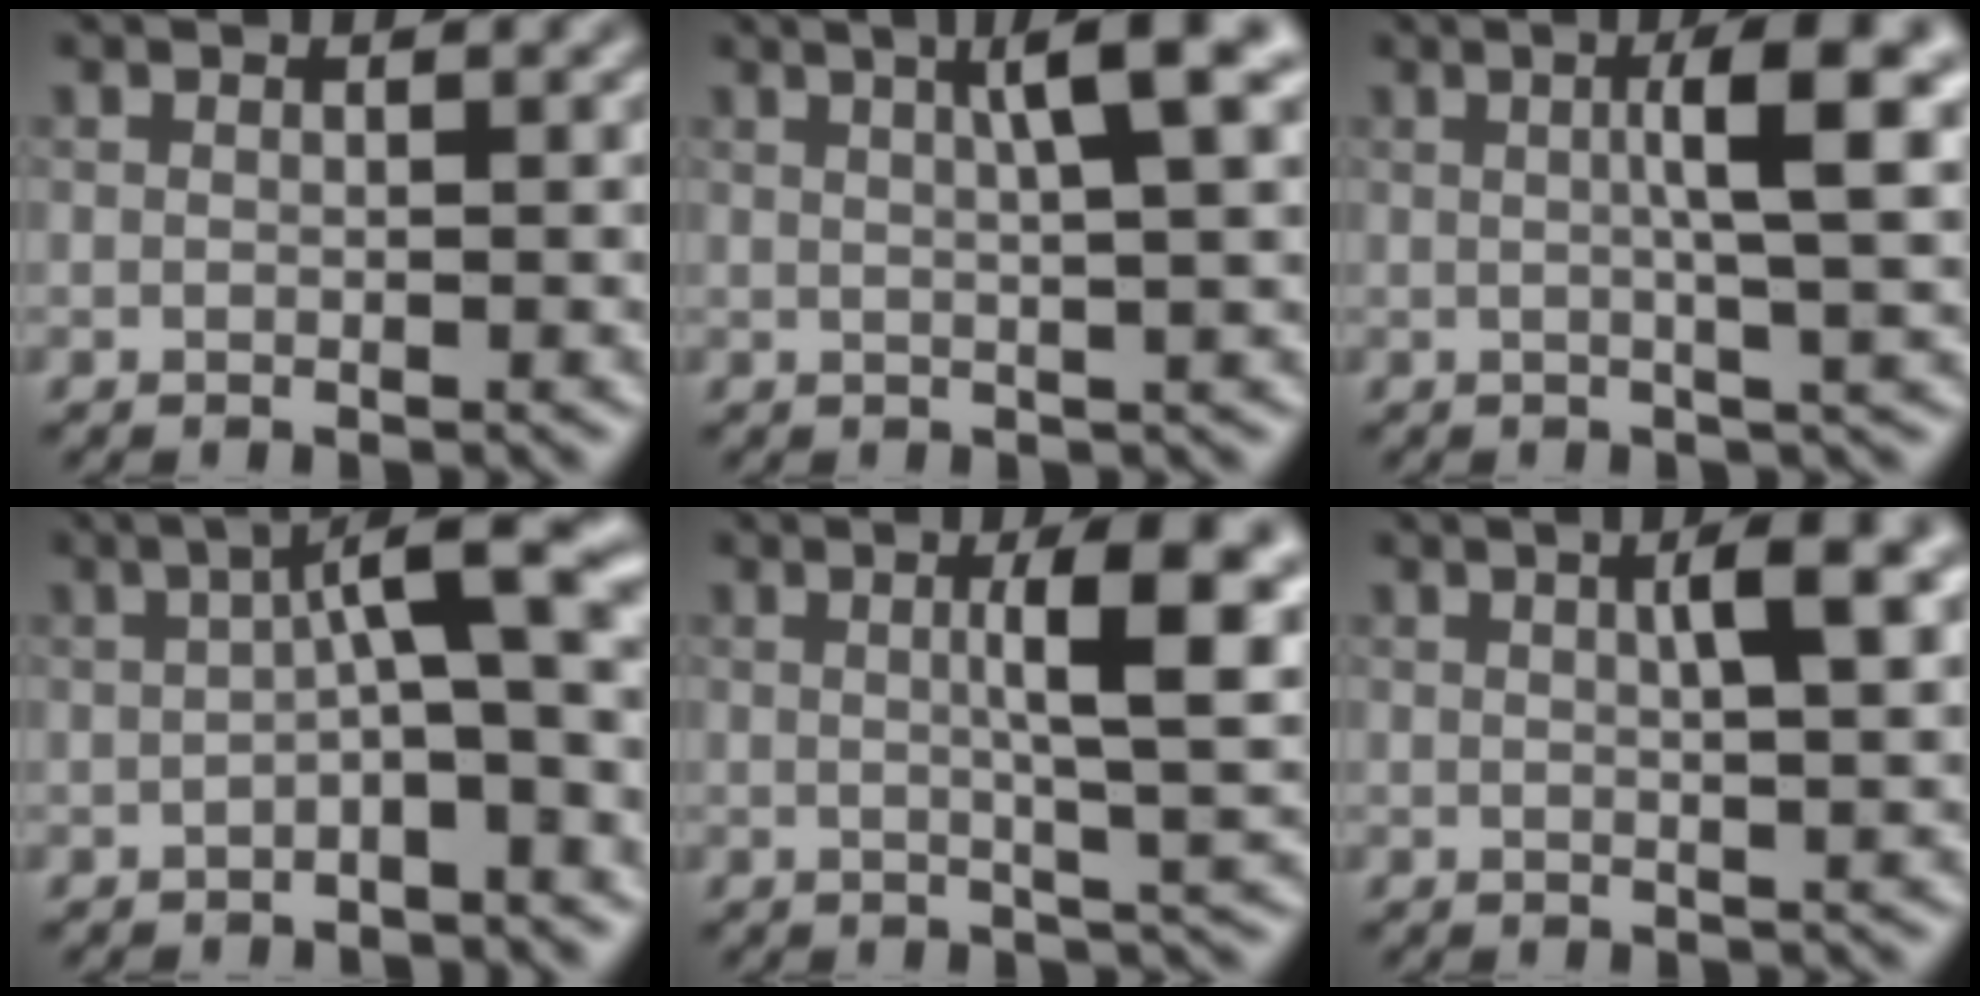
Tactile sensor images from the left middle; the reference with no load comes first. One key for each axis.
{"total": 5.1, "fx": 1.8, "fy": 0.7, "fz": 4.7, "tx": -0.061, "ty": 0.012, "tz": 0.025}
{"total": 5.7, "fx": 1.1, "fy": 0.8, "fz": 5.5, "tx": -0.079, "ty": 0.011, "tz": 0.014}
{"total": 5.5, "fx": -0.3, "fy": 1.1, "fz": 5.4, "tx": -0.078, "ty": 0.021, "tz": -0.014}
{"total": 7.2, "fx": 1.3, "fy": 1.6, "fz": 6.9, "tx": -0.085, "ty": 0.009, "tz": 0.016}
{"total": 4.3, "fx": 1.3, "fy": 0.9, "fz": 4.0, "tx": -0.054, "ty": 0.010, "tz": 0.017}